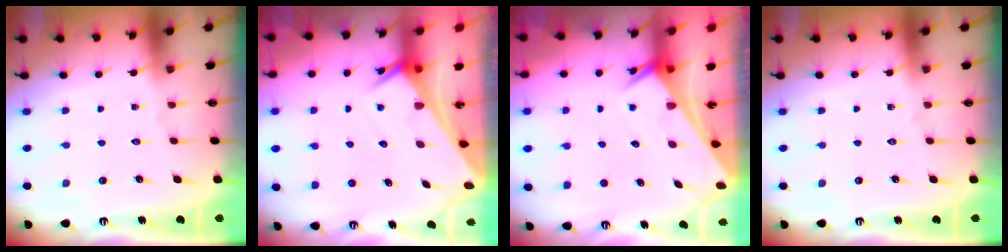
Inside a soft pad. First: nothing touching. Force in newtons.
{"total": 2.4, "press": 2.4, "slide": 0.2}
{"total": 2.5, "press": 2.5, "slide": 0.1}
{"total": 0.0}